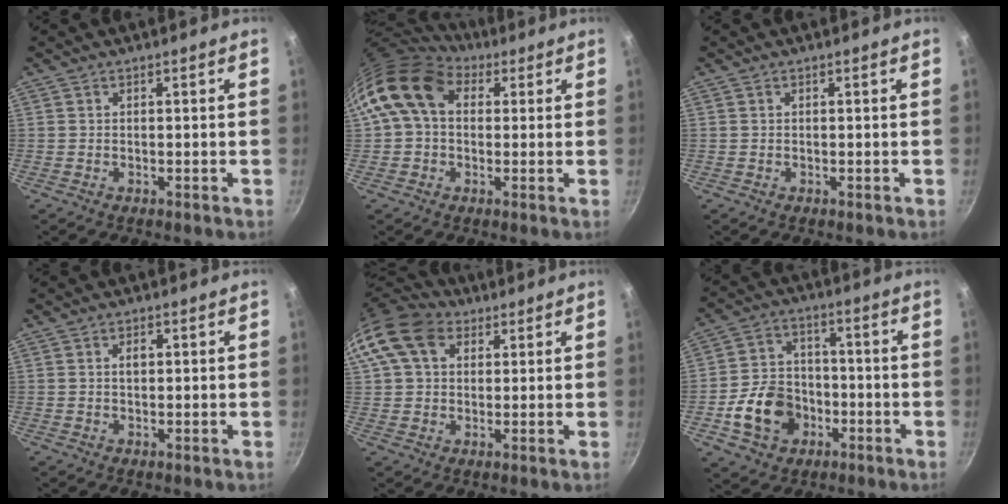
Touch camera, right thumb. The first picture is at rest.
{"total": 13.3, "force": [3.7, 9.5, 8.5], "torque": [-0.136, 0.015, 0.048]}
{"total": 0.0}
{"total": 1.8, "force": [0.4, 1.2, 1.4], "torque": [-0.014, 0.004, 0.006]}
{"total": 12.7, "force": [4.7, 9.4, 7.2], "torque": [-0.126, 0.016, 0.071]}
{"total": 12.7, "force": [-4.1, 10.1, 6.6], "torque": [-0.092, 0.040, -0.069]}